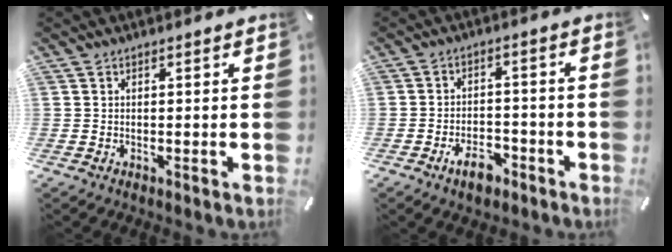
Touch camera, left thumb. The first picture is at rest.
{"total": 6.7, "force": [-4.1, 3.4, 3.9], "torque": [-0.075, 0.020, -0.075]}